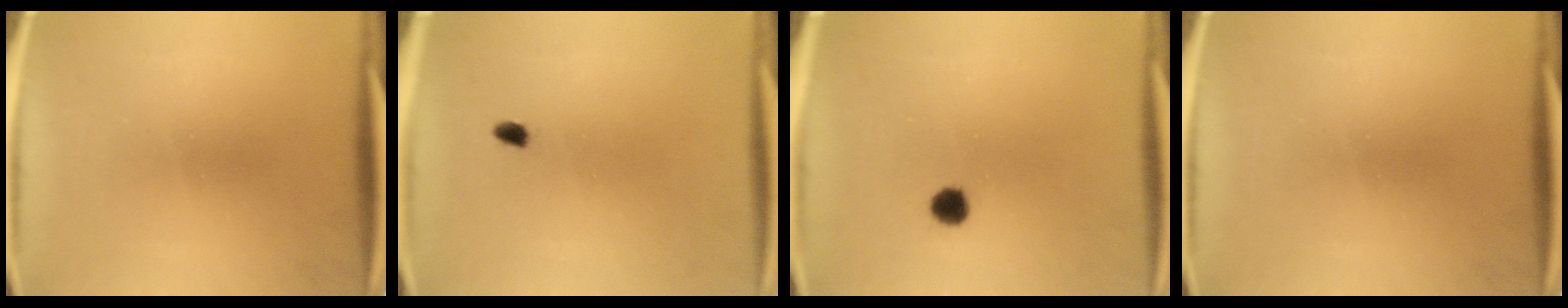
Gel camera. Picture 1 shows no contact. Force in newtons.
{"total": 1.2}
{"total": 3.0}
{"total": 0.0}